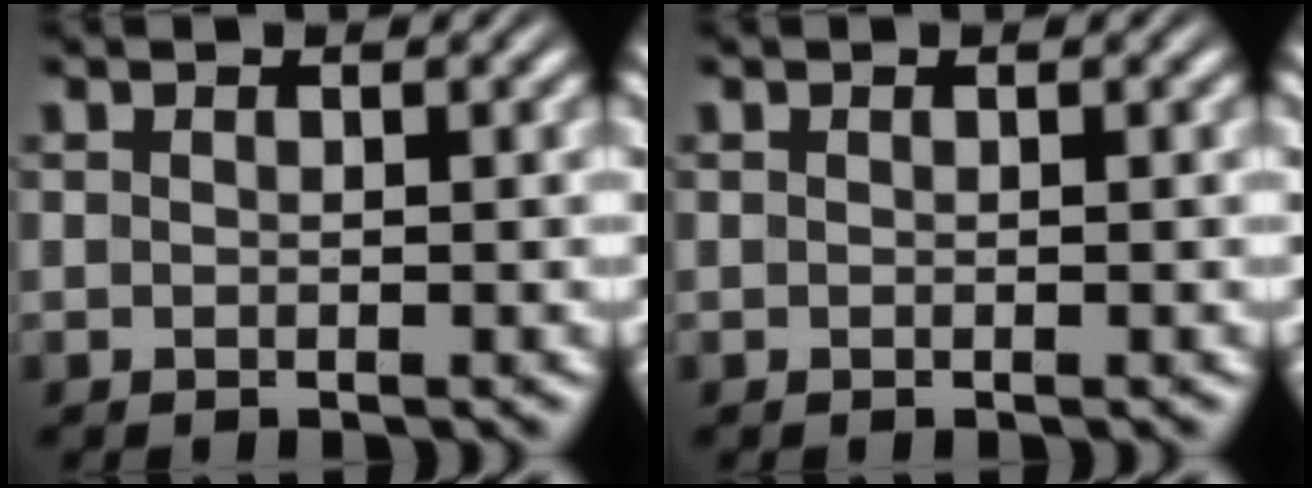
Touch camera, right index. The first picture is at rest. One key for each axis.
{"total": 0.0}